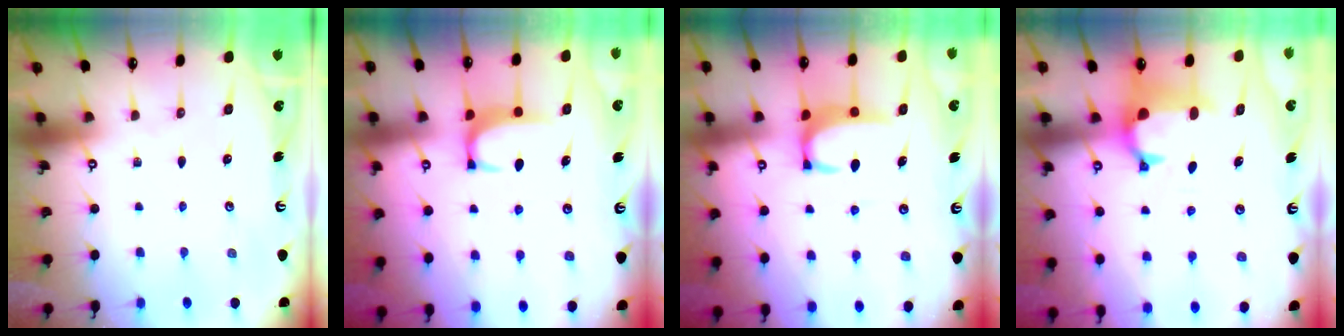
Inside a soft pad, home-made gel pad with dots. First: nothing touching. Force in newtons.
{"total": 1.8, "press": 1.8, "slide": 0.5}
{"total": 2.7, "press": 2.7, "slide": 0.3}
{"total": 1.2, "press": 0.6, "slide": 1.0}